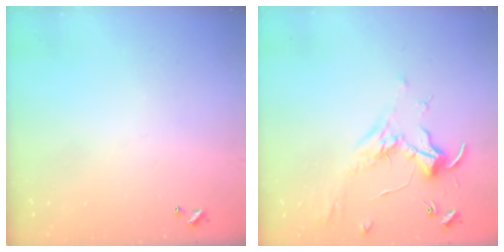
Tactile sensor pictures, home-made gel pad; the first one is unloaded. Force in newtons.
{"total": 1.7, "press": 1.5, "slide": 0.8}